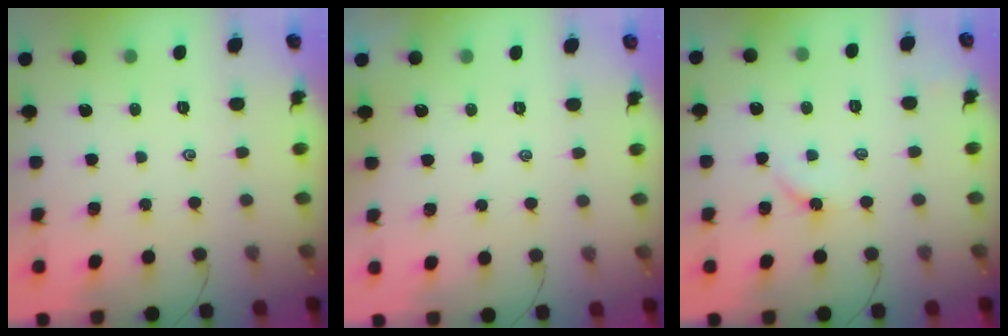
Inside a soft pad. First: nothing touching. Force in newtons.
{"total": 1.2, "press": 1.2, "slide": 0.3}
{"total": 3.6, "press": 3.5, "slide": 0.7}